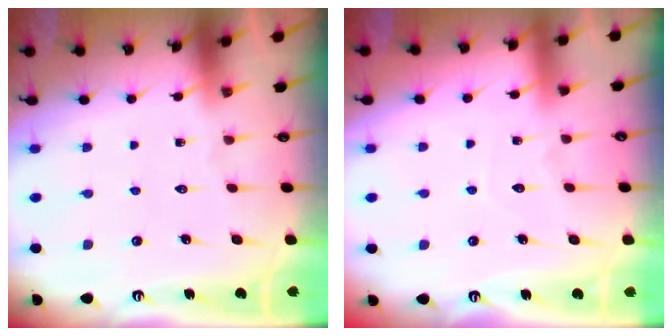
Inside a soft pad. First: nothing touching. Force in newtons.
{"total": 4.4, "press": 4.4, "slide": 0.4}